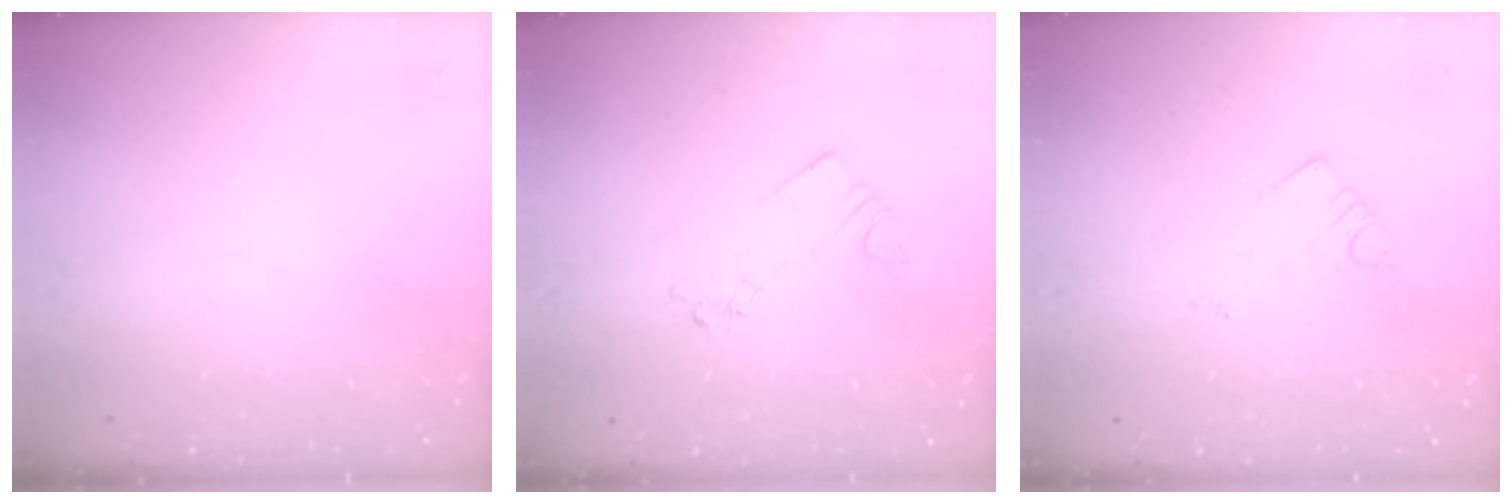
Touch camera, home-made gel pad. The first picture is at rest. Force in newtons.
{"total": 2.0, "press": 2.0, "slide": 0.2}
{"total": 3.5, "press": 3.5, "slide": 0.6}